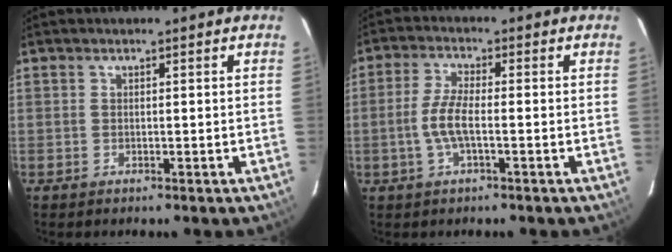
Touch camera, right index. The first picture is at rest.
{"total": 5.6, "force": [-1.3, 1.3, 5.3], "torque": [-0.111, 0.002, -0.026]}